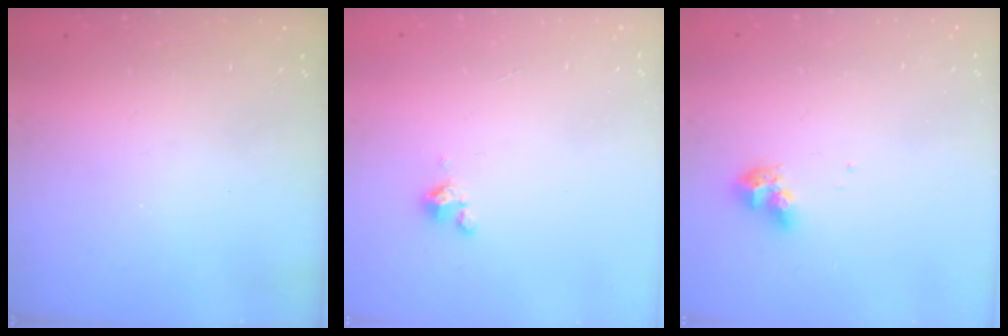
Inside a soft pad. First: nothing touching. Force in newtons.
{"total": 1.8, "press": 1.7, "slide": 0.4}
{"total": 8.1, "press": 8.1, "slide": 0.8}